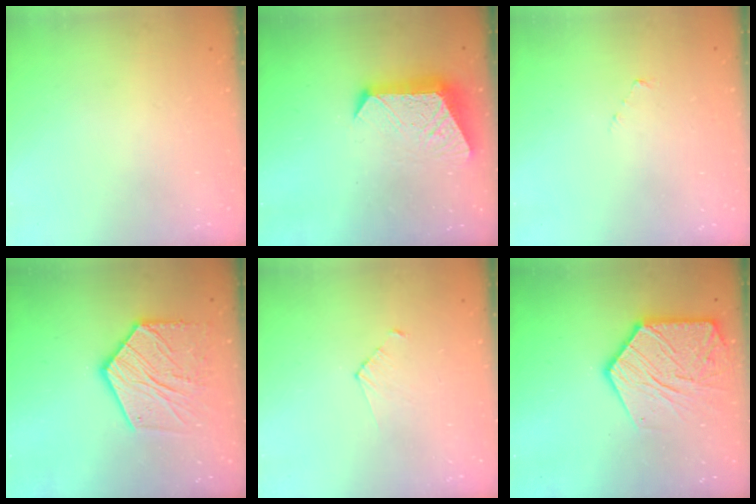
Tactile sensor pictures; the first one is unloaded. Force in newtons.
{"total": 12.0, "press": 11.9, "slide": 1.0}
{"total": 2.7, "press": 2.7, "slide": 0.3}
{"total": 15.8, "press": 15.7, "slide": 1.2}
{"total": 2.8, "press": 2.8, "slide": 0.2}
{"total": 17.4, "press": 17.3, "slide": 1.3}